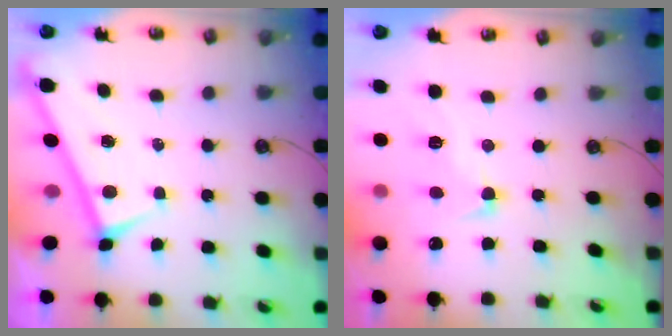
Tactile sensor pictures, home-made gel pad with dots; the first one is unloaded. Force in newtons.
{"total": 6.3, "press": 6.2, "slide": 0.6}